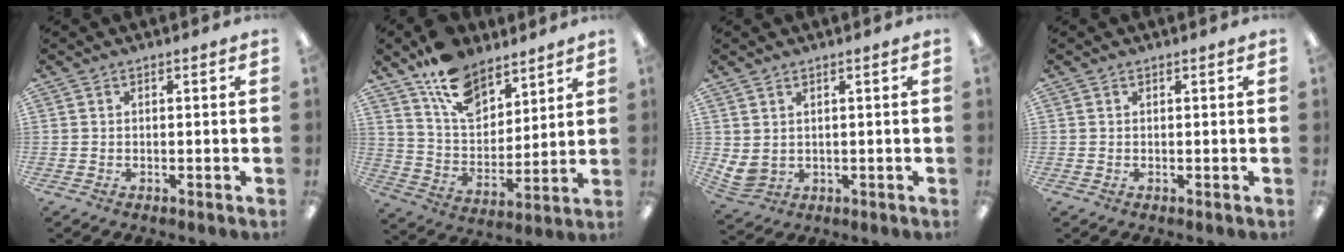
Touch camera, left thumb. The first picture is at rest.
{"total": 14.5, "force": [10.7, 7.6, 6.1], "torque": [-0.116, -0.057, 0.202]}
{"total": 3.6, "force": [1.5, 2.7, 1.8], "torque": [-0.050, -0.008, 0.029]}
{"total": 0.0}